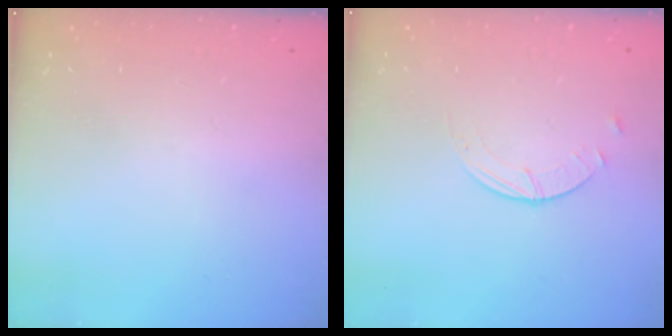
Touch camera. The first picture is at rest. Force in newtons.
{"total": 0.9, "press": 0.9, "slide": 0.2}